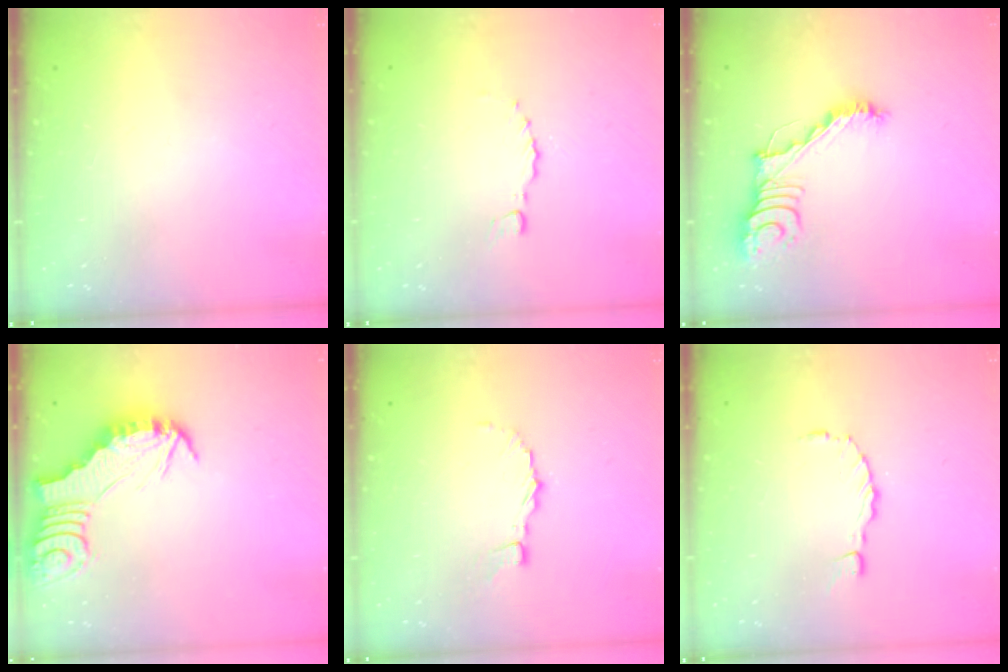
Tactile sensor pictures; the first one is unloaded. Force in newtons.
{"total": 0.0}
{"total": 13.4, "press": 13.4, "slide": 0.3}
{"total": 2.8, "press": 2.8, "slide": 0.3}
{"total": 4.0, "press": 4.0, "slide": 0.2}
{"total": 0.6, "press": 0.6, "slide": 0.1}